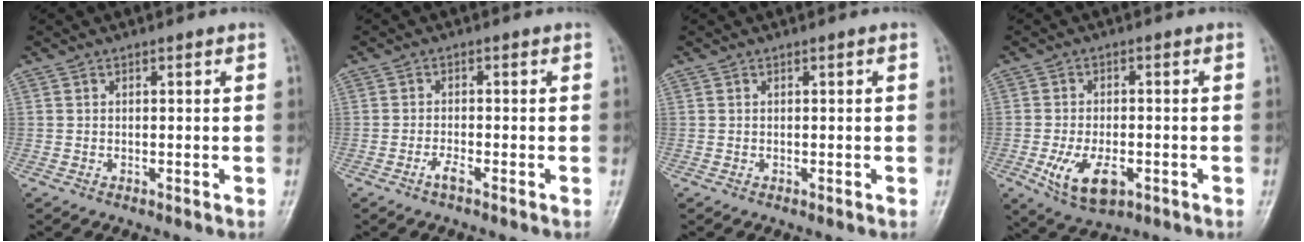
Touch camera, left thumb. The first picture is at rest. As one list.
[{"total": 1.9, "force": [-1.3, 0.3, 1.3], "torque": [-0.029, 0.004, -0.027]}, {"total": 0.0}, {"total": 8.7, "force": [-3.0, 4.7, 6.7], "torque": [-0.119, 0.001, -0.041]}]